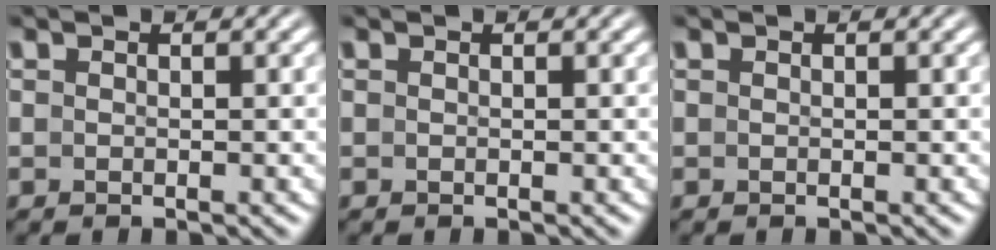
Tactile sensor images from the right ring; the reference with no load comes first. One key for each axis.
{"total": 0.0}
{"total": 0.0}